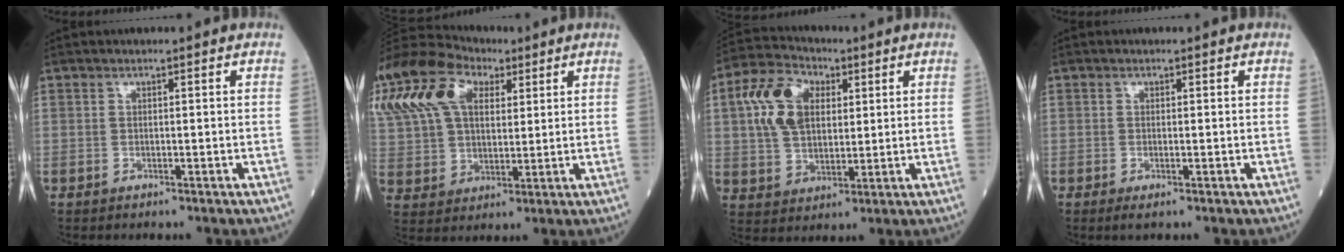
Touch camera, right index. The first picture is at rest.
{"total": 24.9, "force": [12.0, 15.6, 15.3], "torque": [-0.395, 0.093, 0.224]}
{"total": 11.5, "force": [3.3, 7.2, 8.3], "torque": [-0.190, 0.031, 0.063]}
{"total": 1.1, "force": [-0.5, 0.1, 1.0], "torque": [-0.016, -0.004, -0.007]}